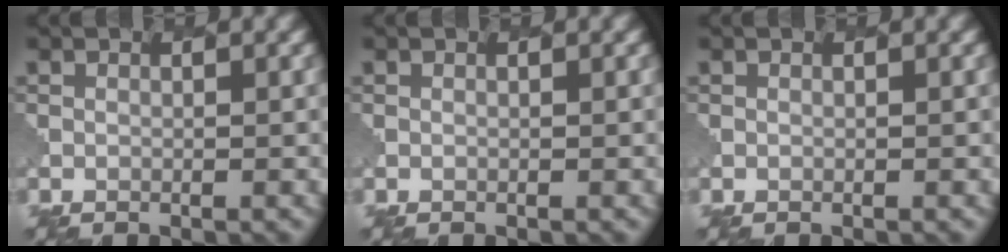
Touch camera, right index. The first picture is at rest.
{"total": 0.0}
{"total": 0.0}